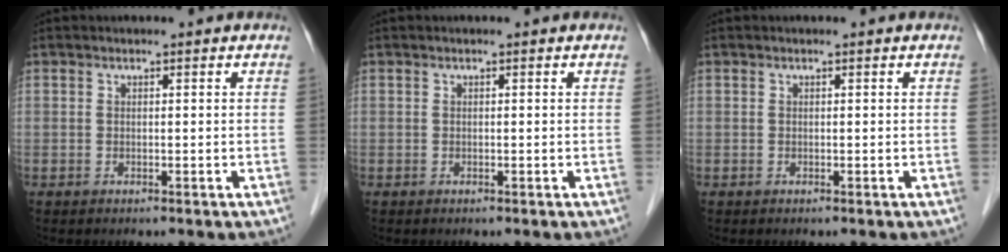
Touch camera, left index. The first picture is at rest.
{"total": 0.0}
{"total": 0.0}